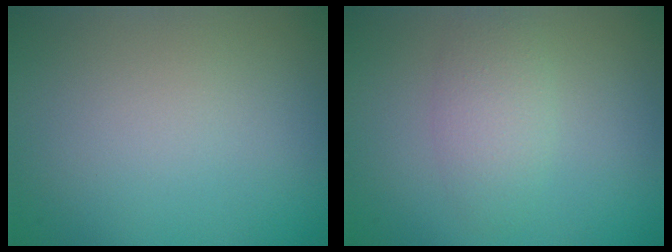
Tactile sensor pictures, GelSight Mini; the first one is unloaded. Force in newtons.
{"total": 2.8, "press": 2.8, "slide": 0.1}